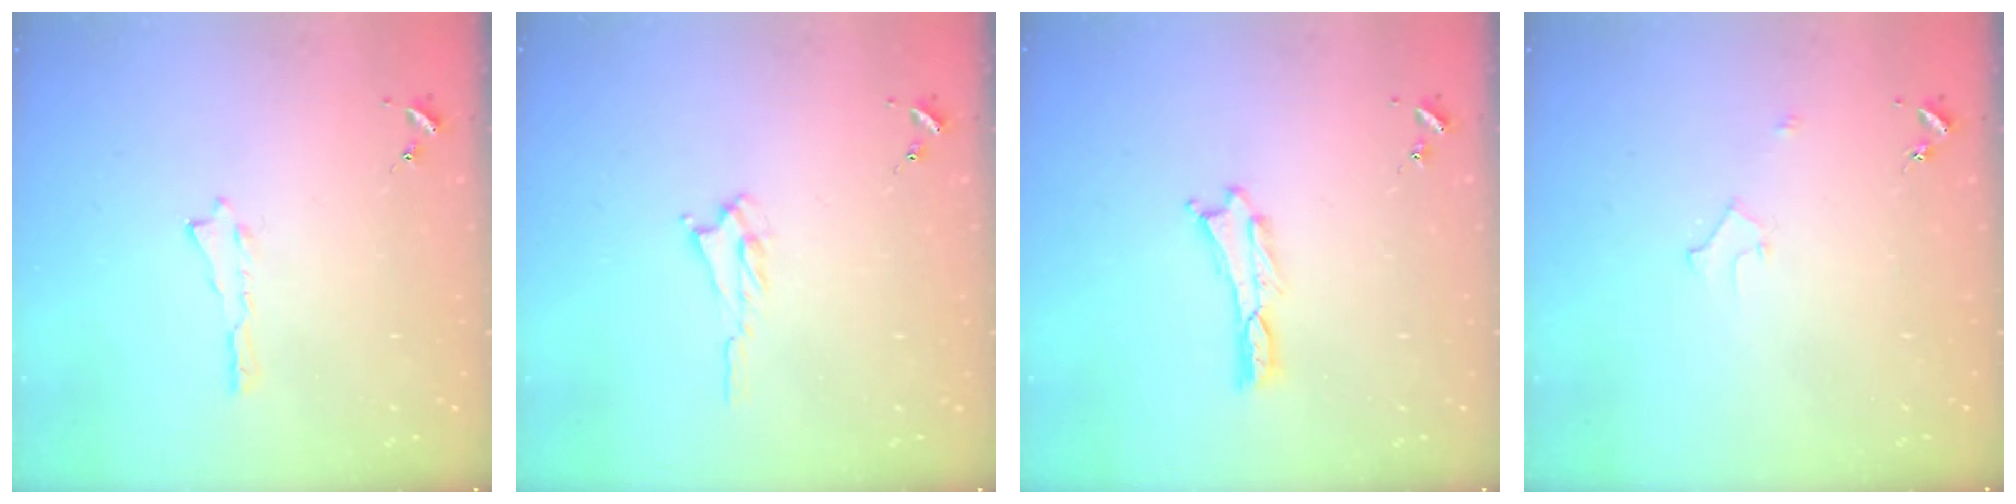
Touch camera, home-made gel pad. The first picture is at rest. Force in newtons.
{"total": 1.6, "press": 1.5, "slide": 0.4}
{"total": 0.0}
{"total": 2.2, "press": 2.2, "slide": 0.2}